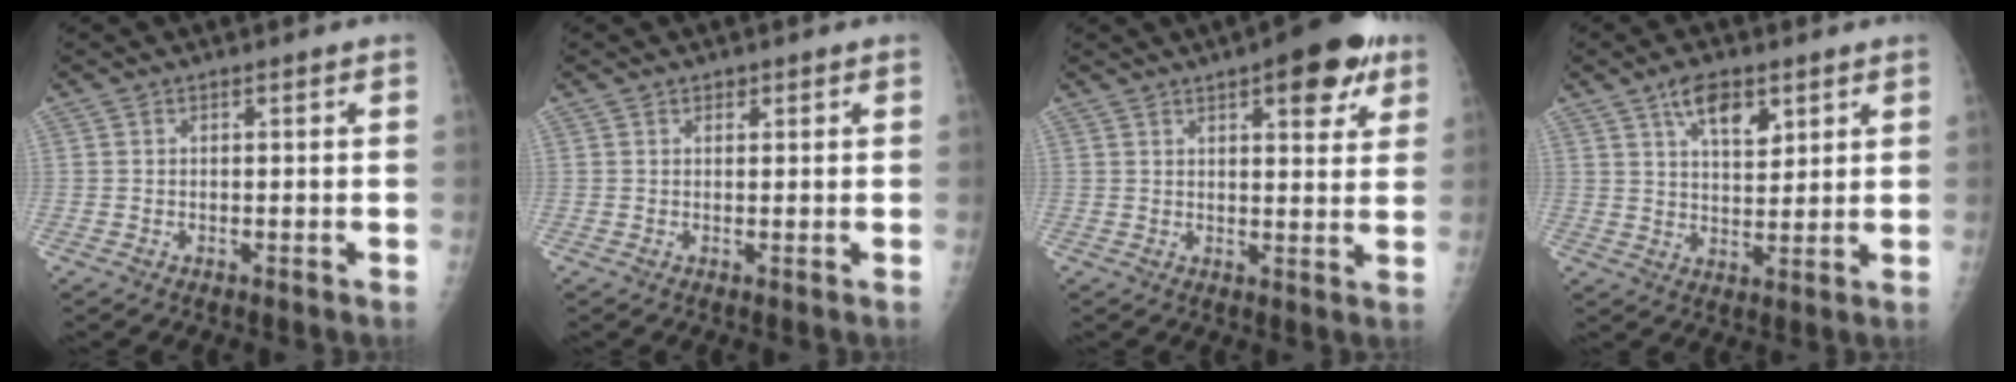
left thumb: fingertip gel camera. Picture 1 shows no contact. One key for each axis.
{"total": 0.8, "fx": 0.5, "fy": 0.6, "fz": 0.2, "tx": 0.008, "ty": -0.003, "tz": 0.005}
{"total": 11.2, "fx": 5.8, "fy": 4.1, "fz": 8.6, "tx": -0.077, "ty": -0.018, "tz": 0.068}
{"total": 7.5, "fx": 4.2, "fy": 3.6, "fz": 5.1, "tx": -0.064, "ty": -0.024, "tz": 0.071}